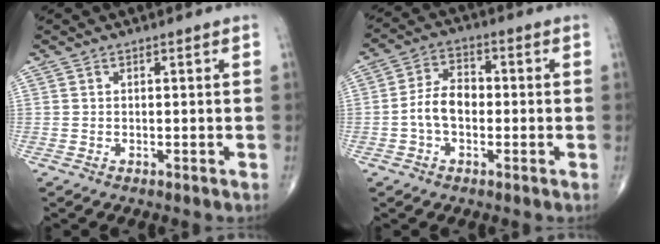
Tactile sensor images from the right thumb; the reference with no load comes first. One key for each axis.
{"total": 6.9, "fx": -1.1, "fy": 4.4, "fz": 5.1, "tx": -0.086, "ty": 0.026, "tz": -0.031}